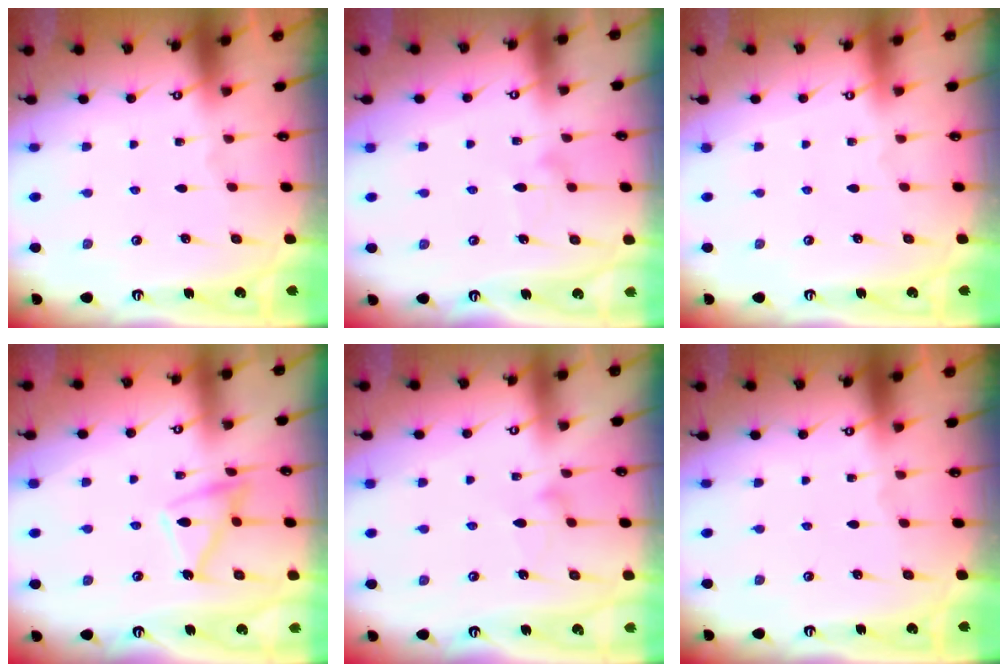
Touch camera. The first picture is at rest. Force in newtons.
{"total": 9.0, "press": 9.0, "slide": 0.4}
{"total": 3.9, "press": 3.9, "slide": 0.2}
{"total": 12.7, "press": 12.7, "slide": 0.9}
{"total": 7.6, "press": 7.6, "slide": 0.4}
{"total": 0.0}